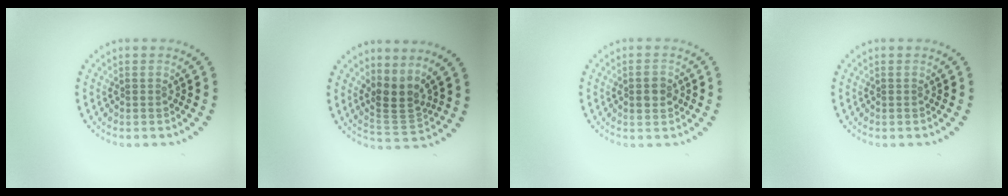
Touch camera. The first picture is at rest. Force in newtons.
{"total": 2.8, "press": 2.0, "slide": 2.0}
{"total": 2.4, "press": 2.4, "slide": 0.2}
{"total": 0.0}